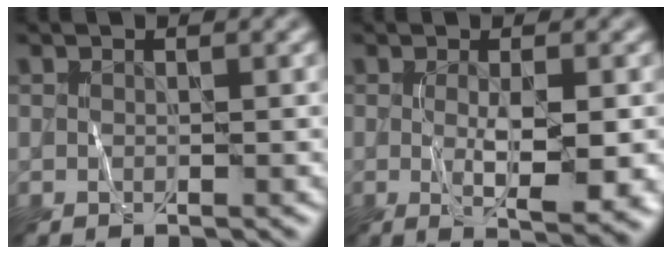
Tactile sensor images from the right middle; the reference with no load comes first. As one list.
[{"total": 5.2, "force": [-0.6, 1.1, 5.0], "torque": [-0.084, -0.011, -0.003]}]